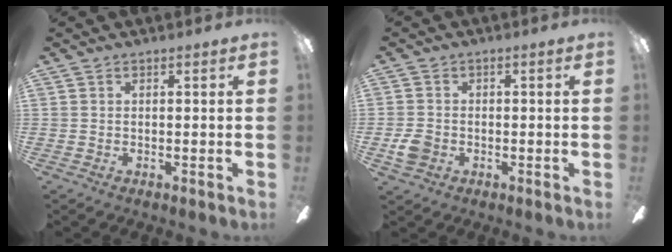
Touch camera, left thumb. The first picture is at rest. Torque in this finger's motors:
{"motor_torque": [-0.02, 0.02, 0.11, -0.11, 0.01]}